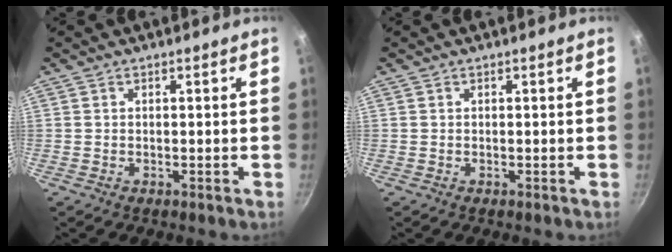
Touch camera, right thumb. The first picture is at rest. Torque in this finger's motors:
{"motor_torque": [-0.06, 0.04, 0.03, -0.03, 0.00]}